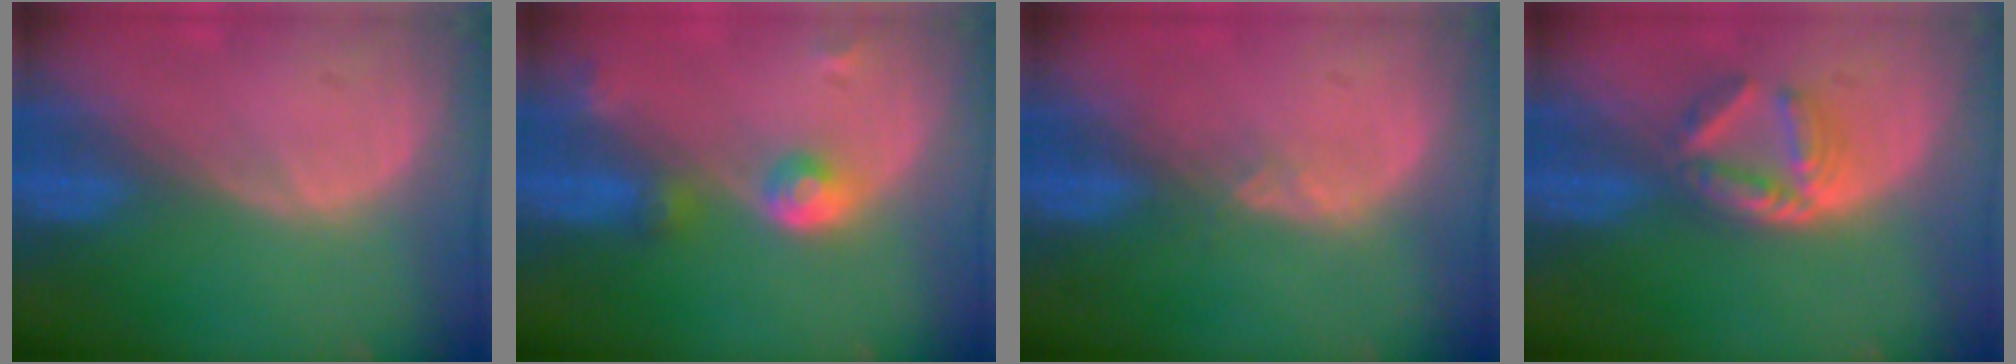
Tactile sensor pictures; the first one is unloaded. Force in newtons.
{"total": 4.5, "press": 4.1, "slide": 1.8}
{"total": 1.6, "press": 1.5, "slide": 0.7}
{"total": 6.1, "press": 5.3, "slide": 3.1}